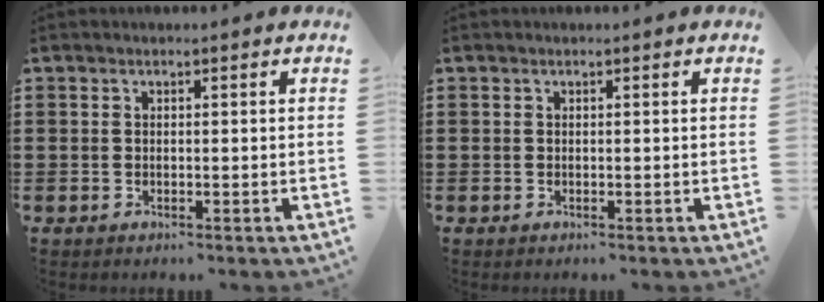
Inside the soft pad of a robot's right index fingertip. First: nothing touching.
{"total": 0.0}